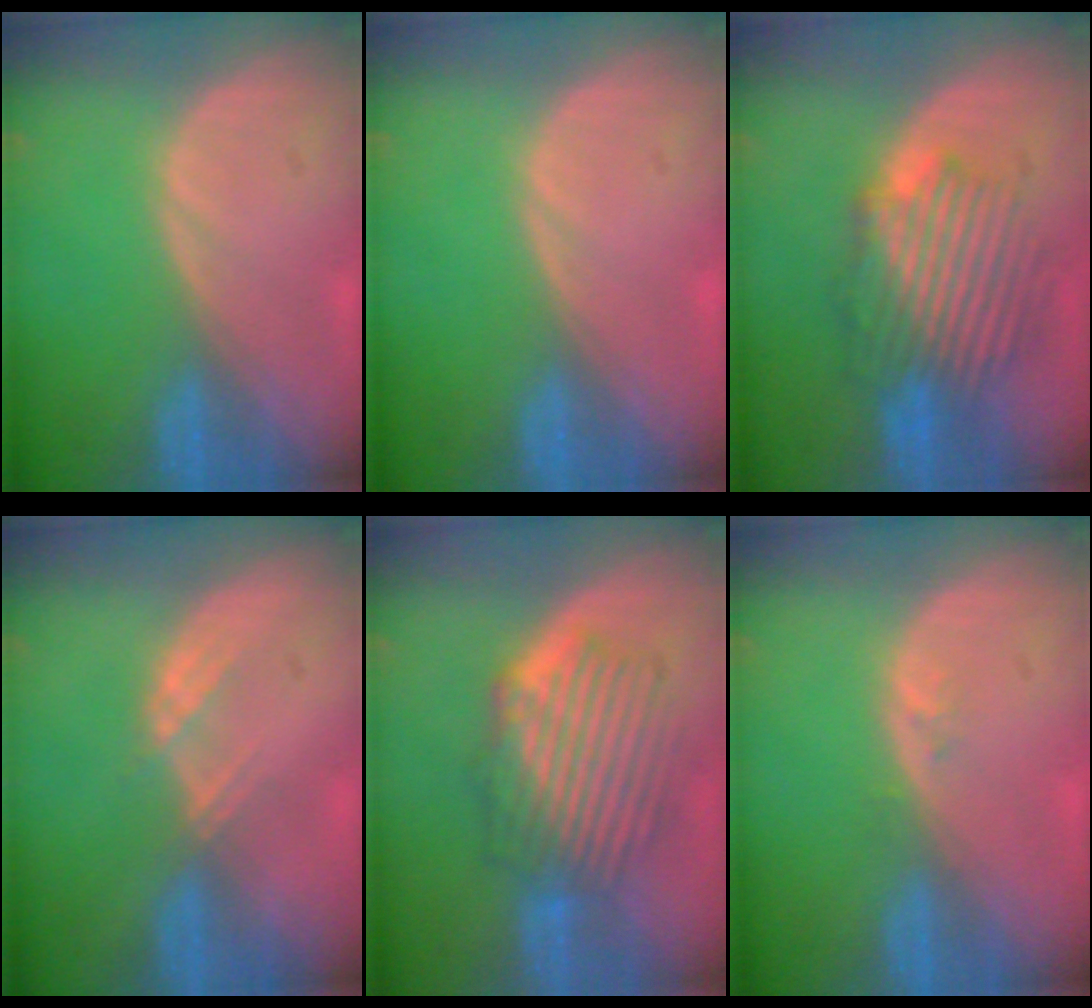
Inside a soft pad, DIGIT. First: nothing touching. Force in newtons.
{"total": 0.0}
{"total": 8.7, "press": 8.6, "slide": 1.6}
{"total": 2.3, "press": 2.1, "slide": 0.7}
{"total": 8.4, "press": 7.9, "slide": 3.0}
{"total": 0.8, "press": 0.6, "slide": 0.5}